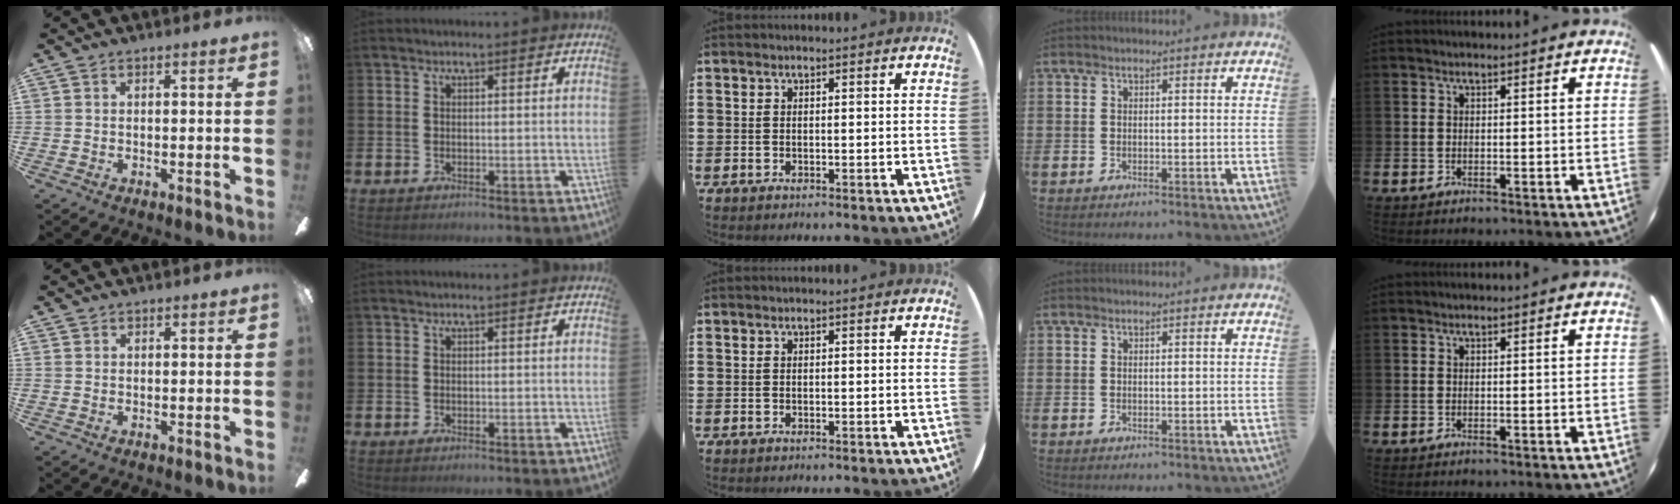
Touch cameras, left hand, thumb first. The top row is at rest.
{"thumb": {"total": 0.6, "force": [0.5, 0.4, -0.1], "torque": [0.003, 0.002, 0.008]}}